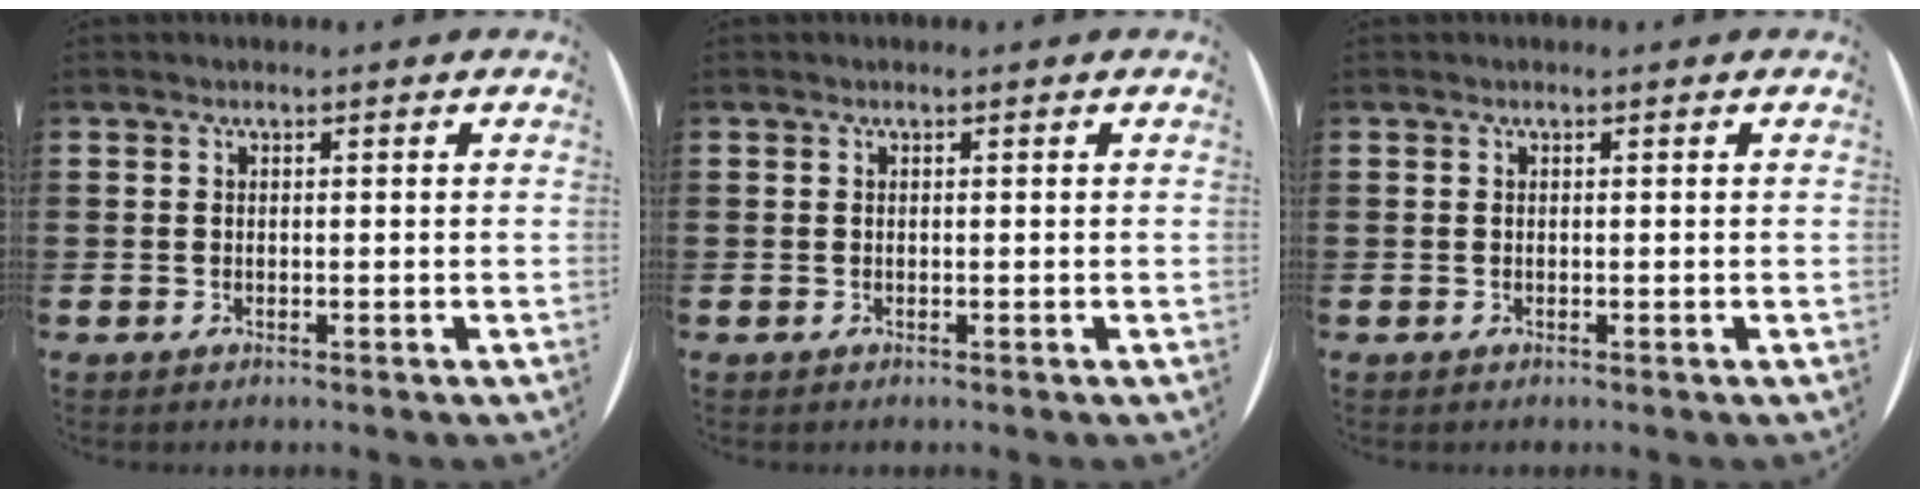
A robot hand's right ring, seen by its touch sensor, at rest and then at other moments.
{"total": 0.0}
{"total": 0.0}